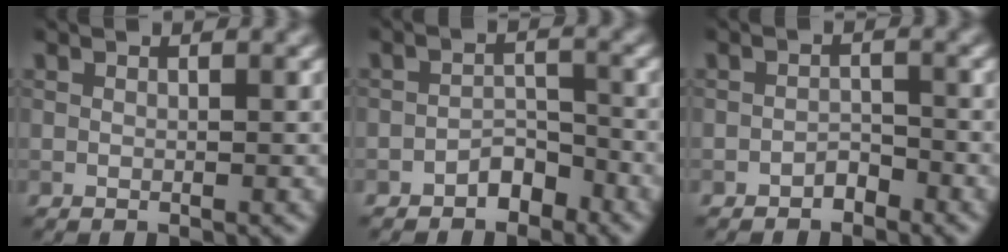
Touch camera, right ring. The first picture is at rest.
{"total": 2.2, "force": [-1.7, 1.2, 0.9], "torque": [-0.008, 0.011, -0.029]}
{"total": 1.5, "force": [-1.2, 0.8, 0.5], "torque": [-0.004, 0.006, -0.021]}